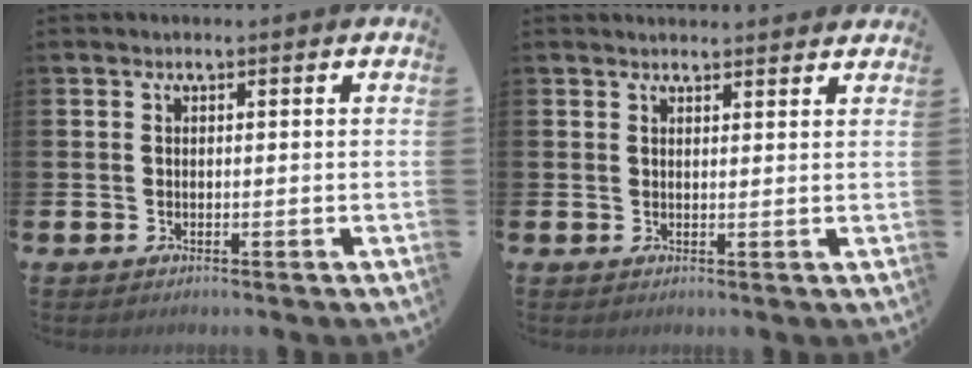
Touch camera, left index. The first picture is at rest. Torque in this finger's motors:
{"motor_torque": [0.52, -0.82, -0.16, 0.00]}